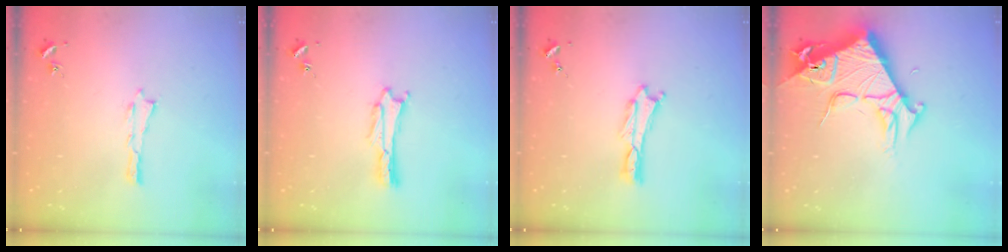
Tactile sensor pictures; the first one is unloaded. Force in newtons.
{"total": 0.0}
{"total": 0.0}
{"total": 9.2, "press": 9.2, "slide": 0.9}